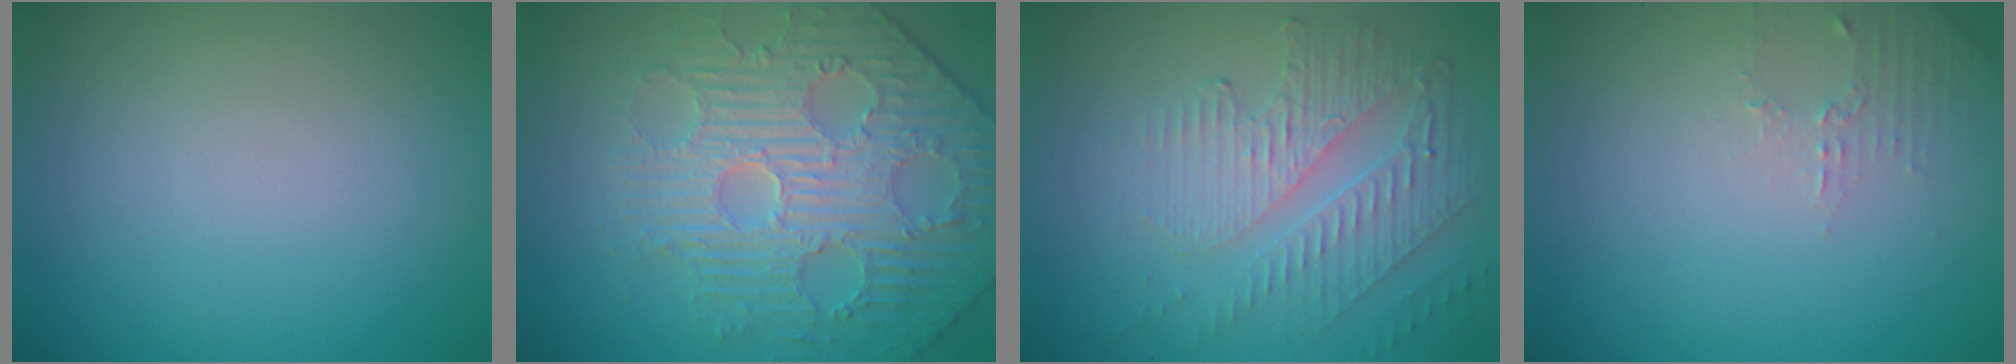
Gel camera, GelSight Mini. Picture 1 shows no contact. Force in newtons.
{"total": 5.3, "press": 5.2, "slide": 1.2}
{"total": 5.6, "press": 3.6, "slide": 4.3}
{"total": 1.4, "press": 1.4, "slide": 0.4}